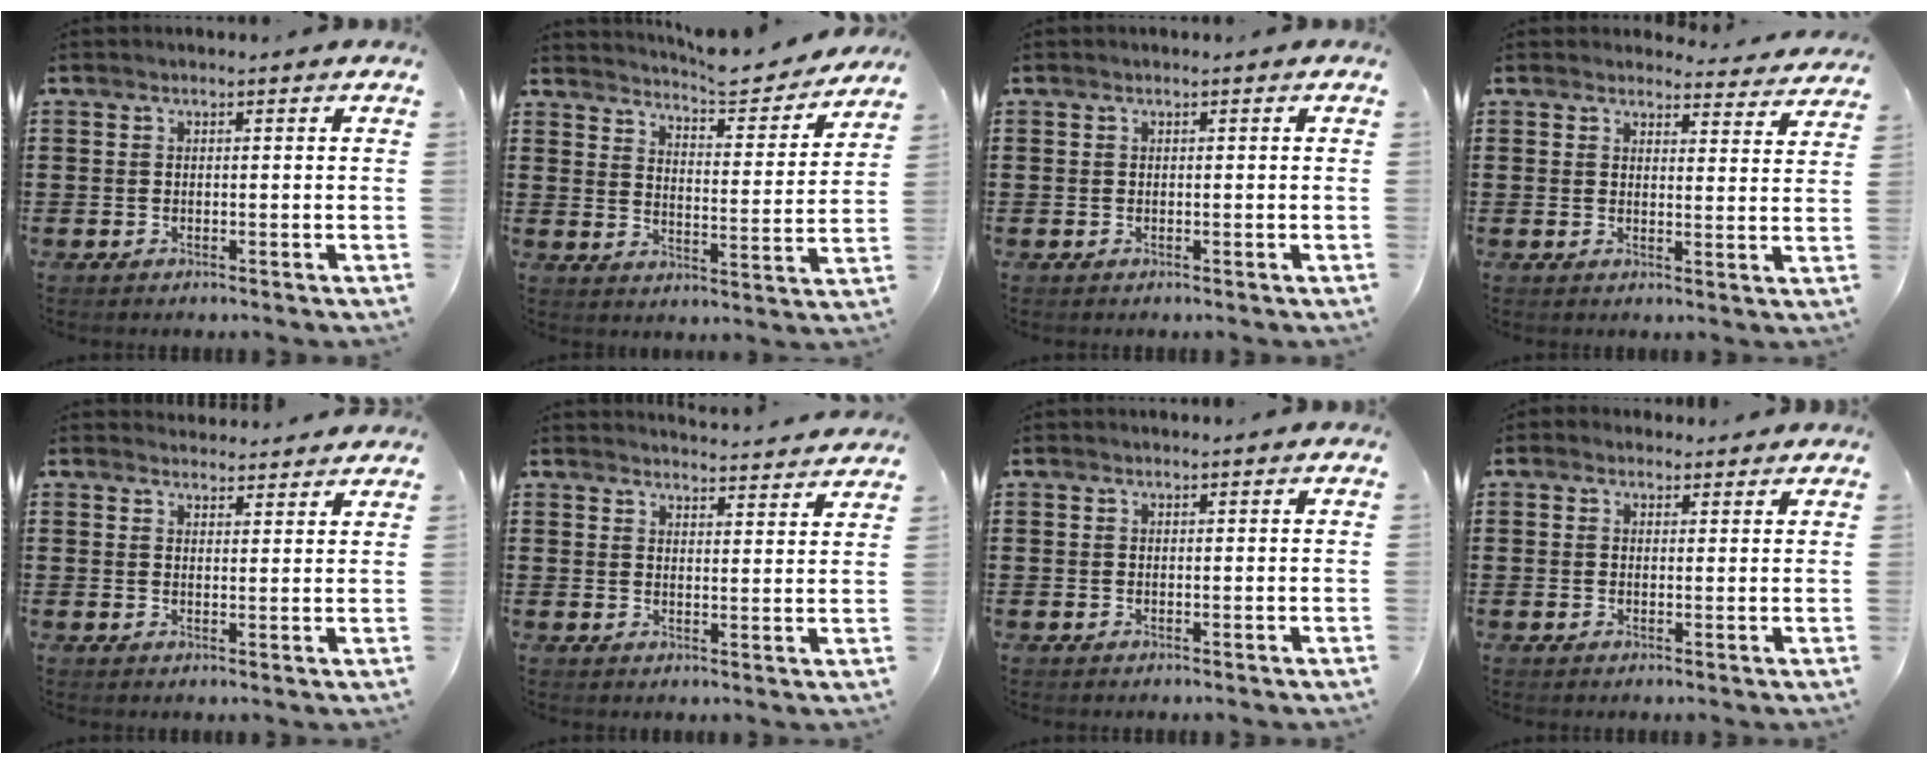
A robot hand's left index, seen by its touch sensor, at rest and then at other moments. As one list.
[{"total": 5.7, "force": [5.6, 0.1, 1.0], "torque": [-0.035, -0.045, 0.093]}, {"total": 0.0}, {"total": 3.4, "force": [3.4, 0.5, 0.5], "torque": [-0.014, -0.019, 0.059]}, {"total": 2.7, "force": [2.7, 0.4, 0.0], "torque": [0.000, -0.010, 0.050]}, {"total": 3.5, "force": [3.4, -0.4, 0.1], "torque": [-0.006, -0.025, 0.059]}, {"total": 0.0}, {"total": 1.7, "force": [1.3, 1.0, 0.2], "torque": [-0.009, 0.007, 0.026]}]